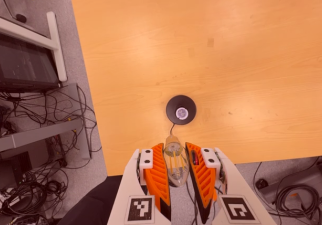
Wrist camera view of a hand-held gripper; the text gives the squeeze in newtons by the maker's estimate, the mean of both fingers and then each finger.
{"total": 20.0, "left": 21.5, "right": 18.6}